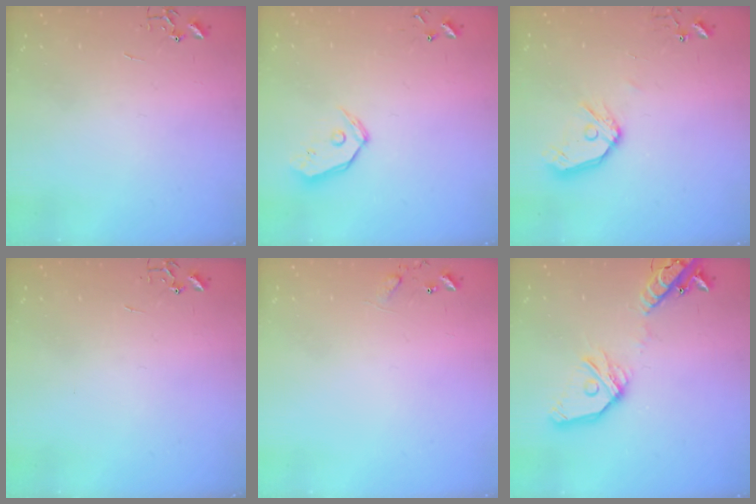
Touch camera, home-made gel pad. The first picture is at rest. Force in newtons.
{"total": 8.7, "press": 8.6, "slide": 1.3}
{"total": 11.3, "press": 11.3, "slide": 1.3}
{"total": 0.0}
{"total": 8.0, "press": 8.0, "slide": 0.4}
{"total": 18.2, "press": 18.0, "slide": 3.2}